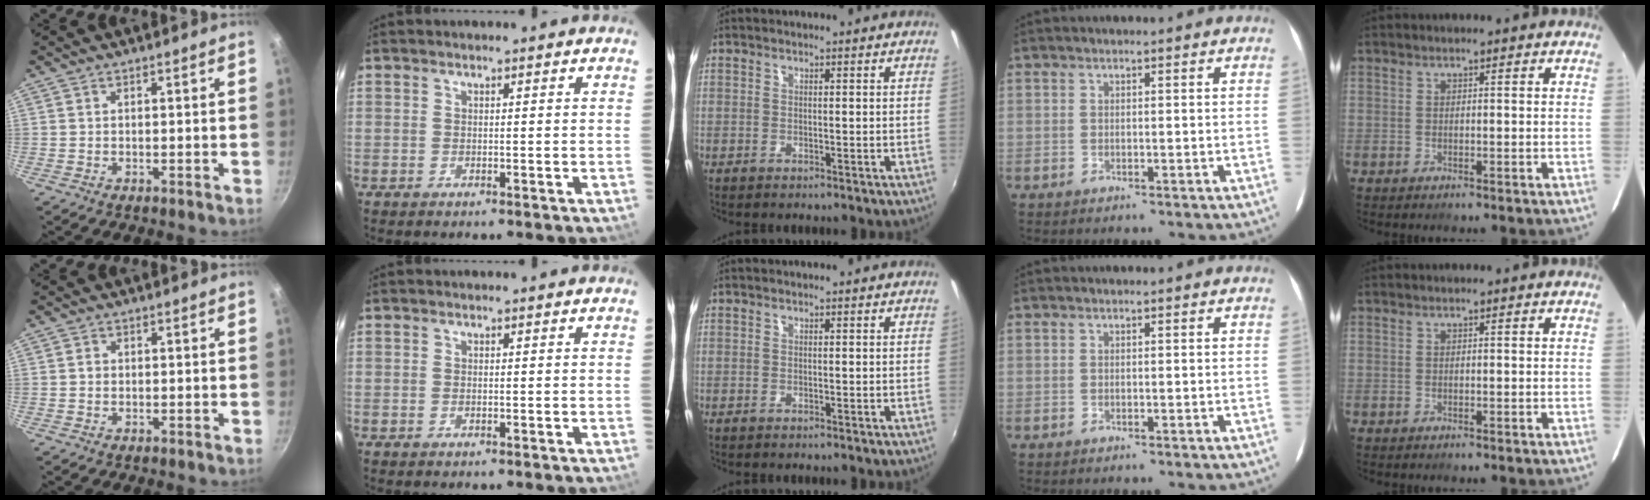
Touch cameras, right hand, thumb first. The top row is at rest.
{"thumb": {"total": 1.1, "force": [0.0, 1.0, 0.5], "torque": [-0.007, 0.004, -0.001]}}